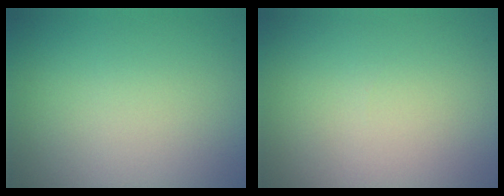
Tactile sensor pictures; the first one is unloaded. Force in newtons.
{"total": 0.0}